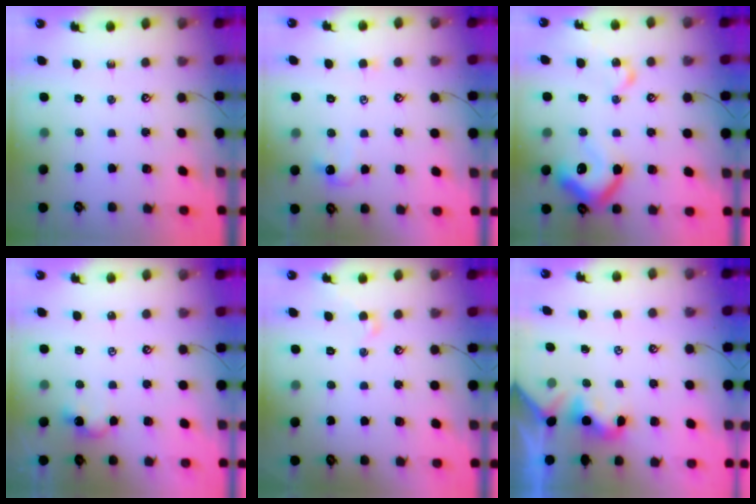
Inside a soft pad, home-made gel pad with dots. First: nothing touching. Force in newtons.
{"total": 2.1, "press": 2.0, "slide": 0.7}
{"total": 15.2, "press": 15.2, "slide": 1.3}
{"total": 0.5, "press": 0.5, "slide": 0.2}
{"total": 0.8, "press": 0.7, "slide": 0.5}
{"total": 1.9, "press": 1.8, "slide": 0.5}